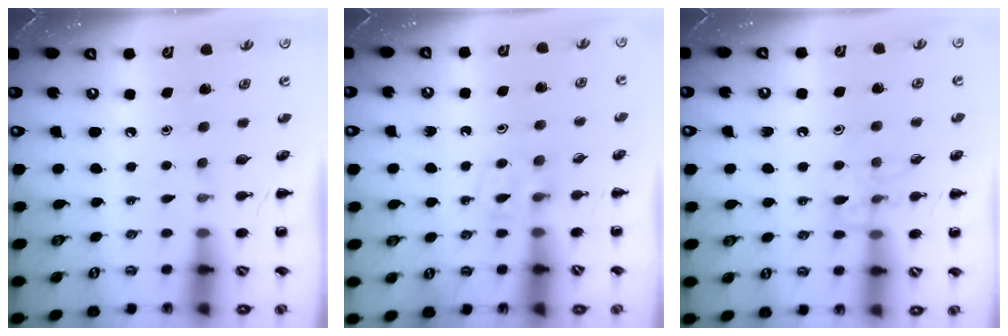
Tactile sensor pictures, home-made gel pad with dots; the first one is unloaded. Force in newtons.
{"total": 3.9, "press": 3.5, "slide": 1.6}
{"total": 10.4, "press": 10.3, "slide": 1.0}